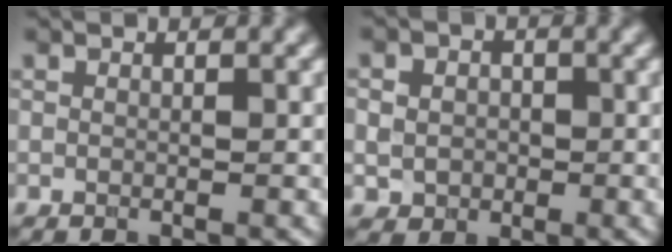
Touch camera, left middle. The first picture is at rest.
{"total": 3.4, "force": [0.2, 3.0, 1.6], "torque": [-0.016, 0.011, -0.013]}